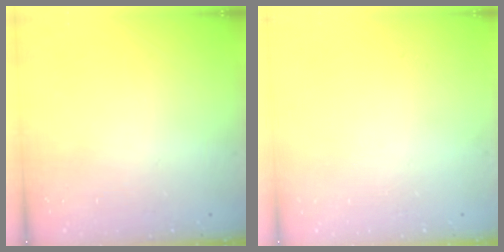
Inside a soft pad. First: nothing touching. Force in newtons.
{"total": 0.0}